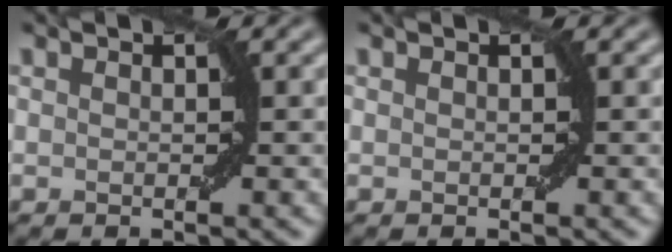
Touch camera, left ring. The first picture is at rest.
{"total": 0.0}